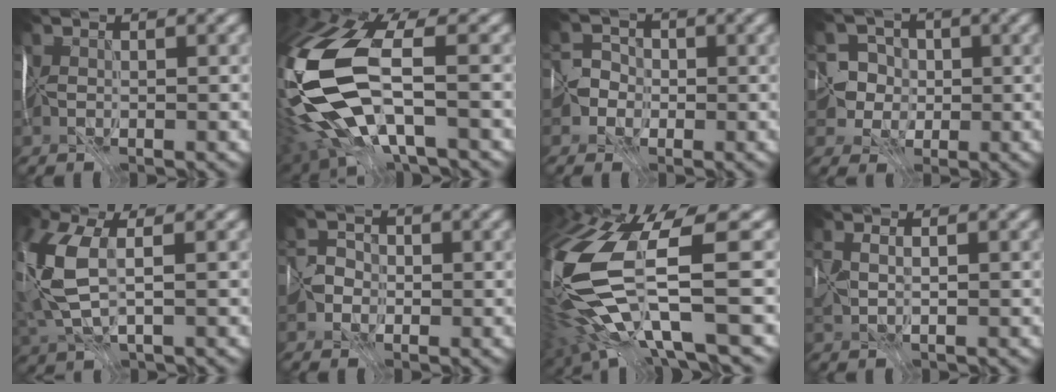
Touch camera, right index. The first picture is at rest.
{"total": 12.5, "force": [-1.7, 6.2, 10.7], "torque": [-0.257, -0.004, -0.031]}
{"total": 2.5, "force": [-1.2, 2.1, -0.3], "torque": [0.037, 0.003, -0.025]}
{"total": 4.6, "force": [-0.2, 4.6, 0.3], "torque": [0.016, 0.022, -0.026]}
{"total": 5.7, "force": [1.2, 2.9, 4.8], "torque": [-0.139, 0.000, 0.028]}
{"total": 1.2, "force": [-0.6, 0.9, -0.5], "torque": [0.030, 0.007, -0.011]}
{"total": 11.7, "force": [-2.2, 3.3, 11.1], "torque": [-0.253, -0.027, -0.017]}
{"total": 0.9, "force": [0.8, 0.1, 0.1], "torque": [0.011, 0.013, 0.023]}